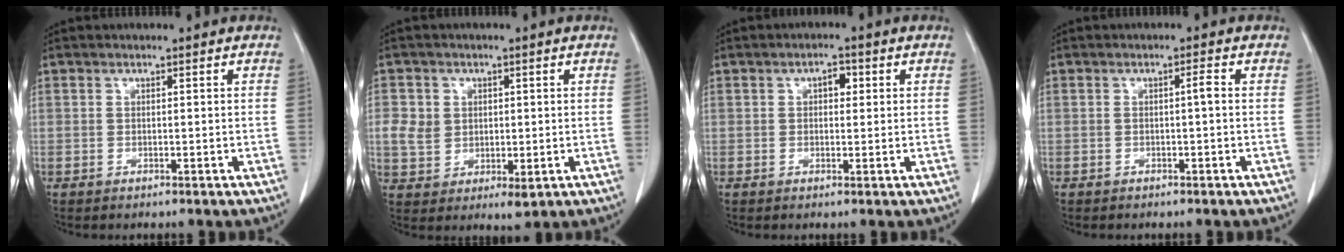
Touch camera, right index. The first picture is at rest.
{"total": 5.6, "force": [1.0, 4.8, 2.7], "torque": [-0.049, 0.005, 0.028]}
{"total": 2.3, "force": [0.6, 1.3, 1.8], "torque": [-0.025, 0.007, 0.007]}
{"total": 1.1, "force": [-0.1, 0.0, 1.1], "torque": [-0.016, 0.003, -0.002]}